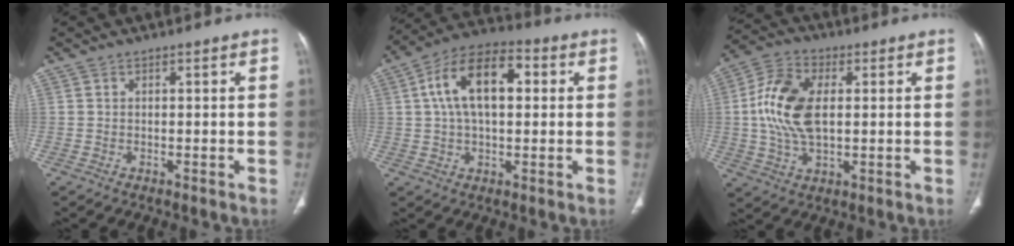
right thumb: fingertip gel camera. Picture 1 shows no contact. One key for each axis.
{"total": 14.4, "fx": 2.9, "fy": 7.9, "fz": 11.7, "tx": -0.198, "ty": 0.026, "tz": 0.042}
{"total": 13.0, "fx": 1.1, "fy": 7.4, "fz": 10.6, "tx": -0.215, "ty": 0.011, "tz": 0.018}